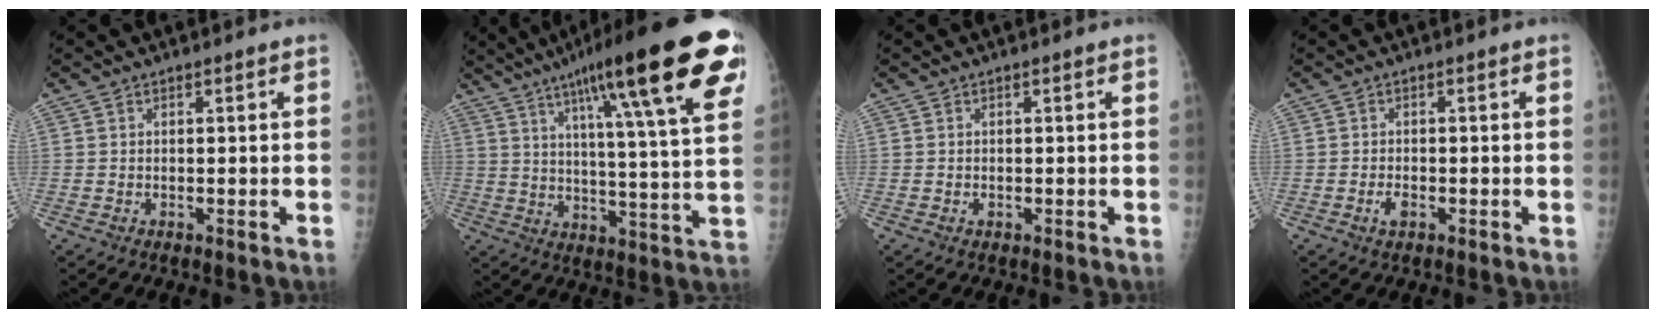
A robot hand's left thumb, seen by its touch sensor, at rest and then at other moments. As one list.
[{"total": 26.6, "force": [14.2, 4.2, 22.2], "torque": [-0.313, -0.023, 0.200]}, {"total": 0.5, "force": [-0.2, 0.4, 0.2], "torque": [-0.001, 0.003, -0.005]}, {"total": 1.8, "force": [-0.9, 1.0, 1.2], "torque": [-0.020, 0.004, -0.018]}]